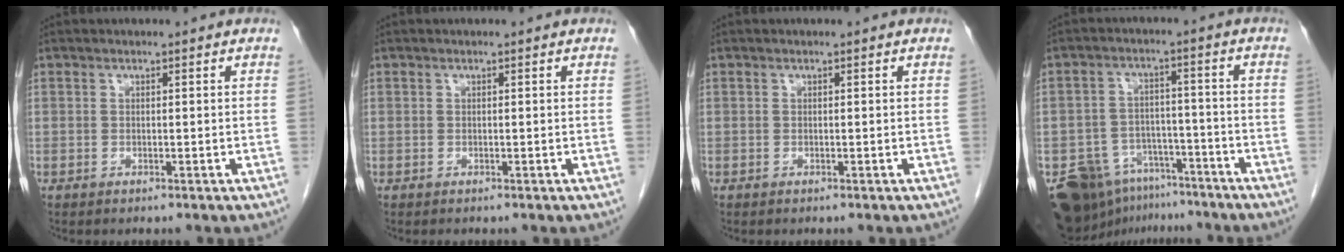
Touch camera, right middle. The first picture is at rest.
{"total": 0.0}
{"total": 0.0}
{"total": 12.7, "force": [-9.7, 7.3, 4.0], "torque": [-0.067, 0.023, -0.147]}